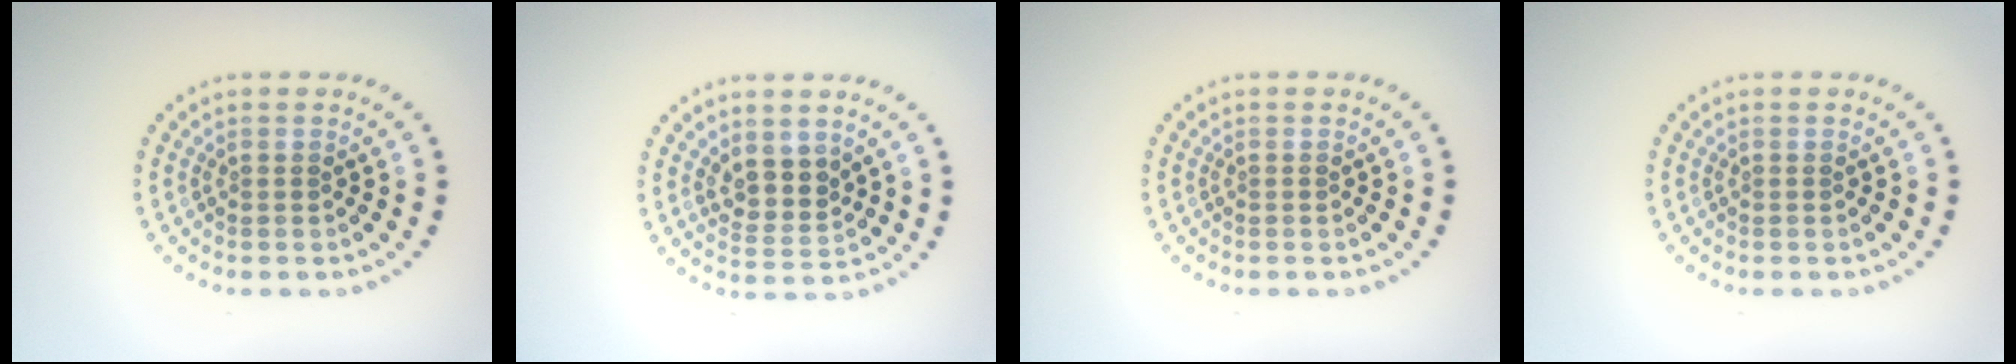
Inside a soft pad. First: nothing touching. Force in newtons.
{"total": 2.7, "press": 2.3, "slide": 1.4}
{"total": 0.0}
{"total": 0.0}